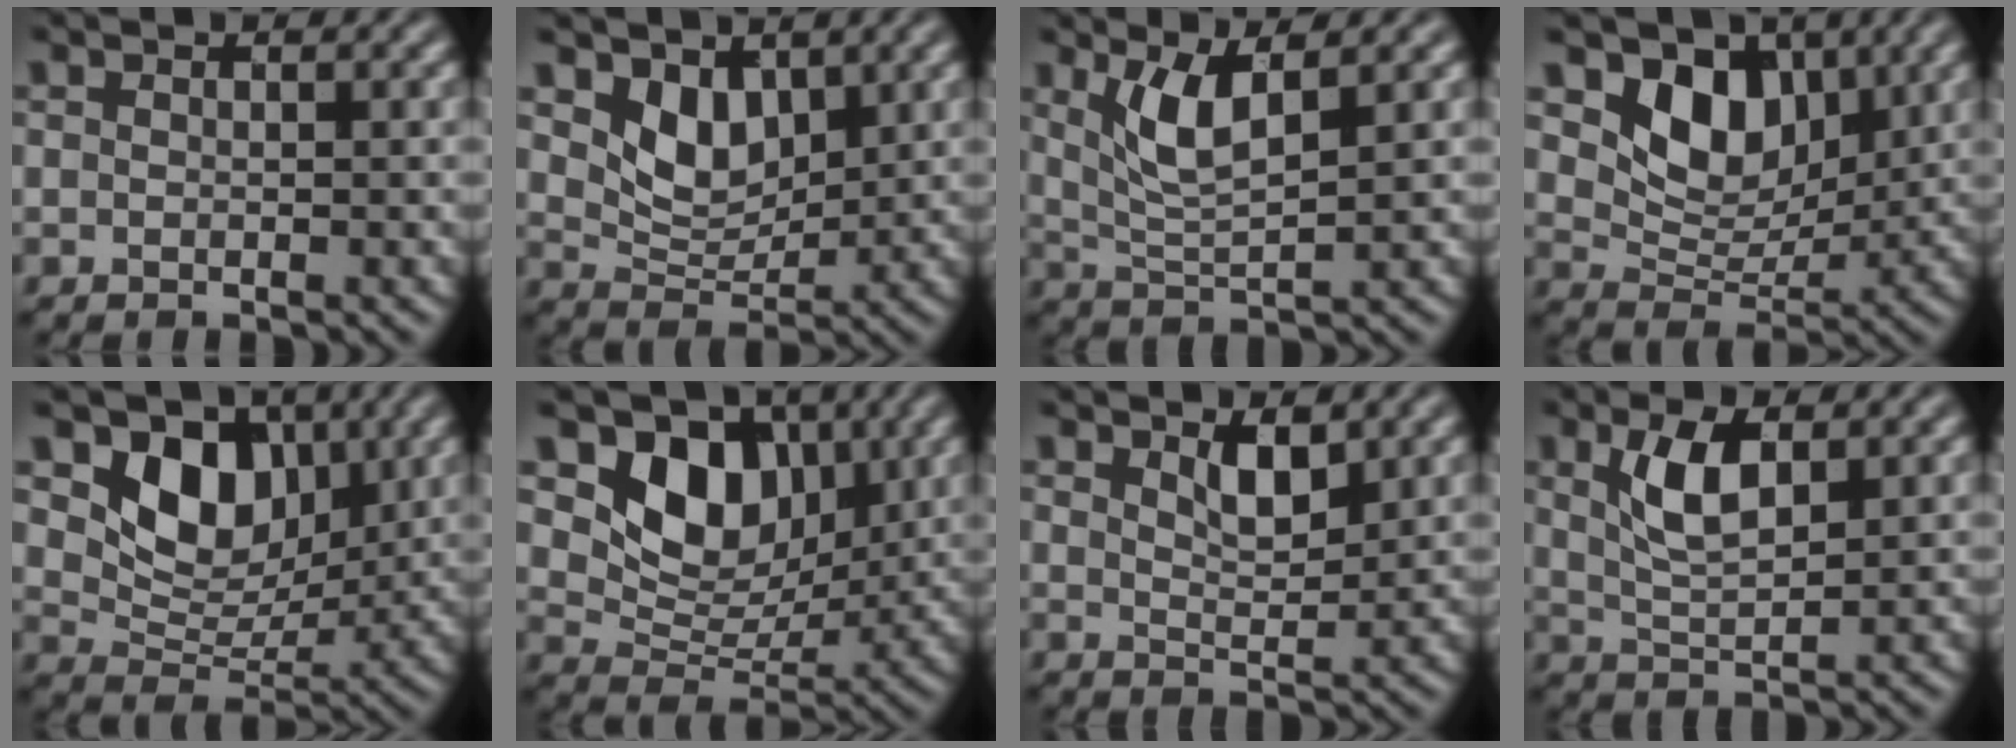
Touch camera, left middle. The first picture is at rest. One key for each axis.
{"total": 3.3, "fx": 1.7, "fy": 2.1, "fz": 1.8, "tx": -0.051, "ty": -0.017, "tz": 0.034}
{"total": 3.7, "fx": 1.4, "fy": 1.0, "fz": 3.3, "tx": -0.080, "ty": -0.007, "tz": 0.035}
{"total": 5.4, "fx": 2.6, "fy": 3.7, "fz": 3.0, "tx": -0.063, "ty": -0.017, "tz": 0.043}
{"total": 6.1, "fx": 2.4, "fy": 4.4, "fz": 3.5, "tx": -0.065, "ty": -0.018, "tz": 0.040}
{"total": 6.8, "fx": 2.7, "fy": 5.0, "fz": 3.8, "tx": -0.066, "ty": -0.019, "tz": 0.045}
{"total": 2.3, "fx": 1.3, "fy": 0.7, "fz": 1.8, "tx": -0.036, "ty": -0.007, "tz": 0.027}
{"total": 4.2, "fx": 1.4, "fy": 1.8, "fz": 3.5, "tx": -0.082, "ty": 0.001, "tz": 0.031}